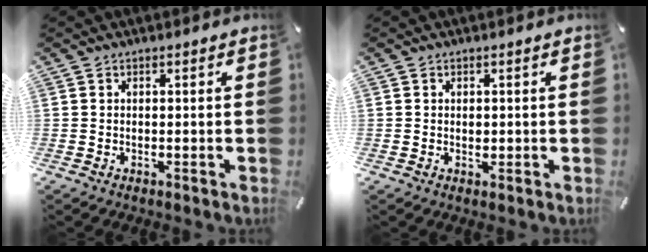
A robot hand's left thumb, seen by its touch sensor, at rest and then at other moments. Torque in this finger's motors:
{"motor_torque": [0.46, 0.51, 0.05, -0.19, 0.08]}